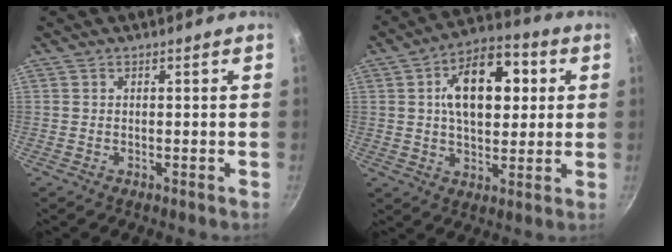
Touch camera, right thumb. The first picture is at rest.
{"total": 16.2, "force": [3.5, 9.7, 12.5], "torque": [-0.152, 0.008, 0.044]}